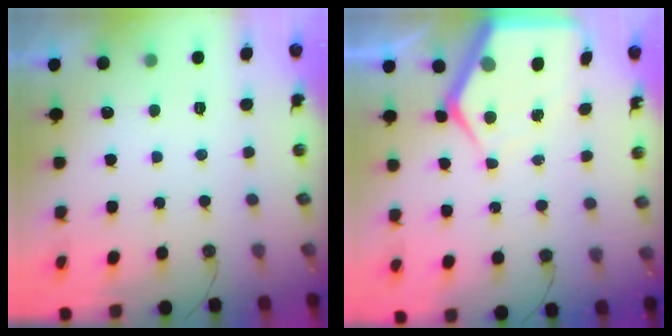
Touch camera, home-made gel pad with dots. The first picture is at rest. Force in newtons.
{"total": 9.0, "press": 8.9, "slide": 0.8}